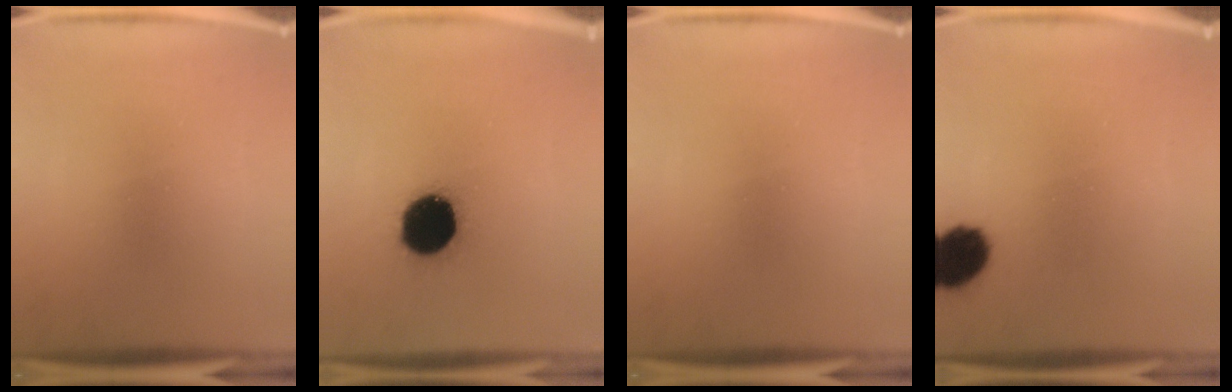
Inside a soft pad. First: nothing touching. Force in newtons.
{"total": 17.4}
{"total": 0.0}
{"total": 9.8}